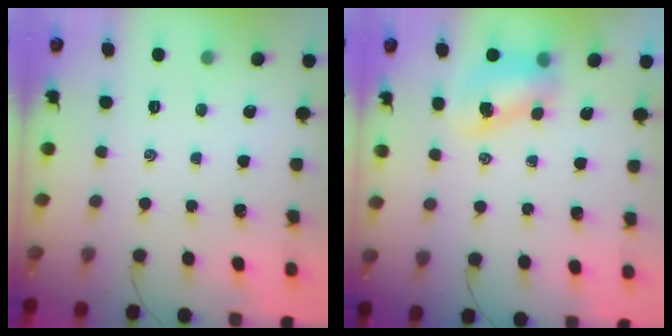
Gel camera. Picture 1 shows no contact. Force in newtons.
{"total": 7.5, "press": 7.4, "slide": 1.0}